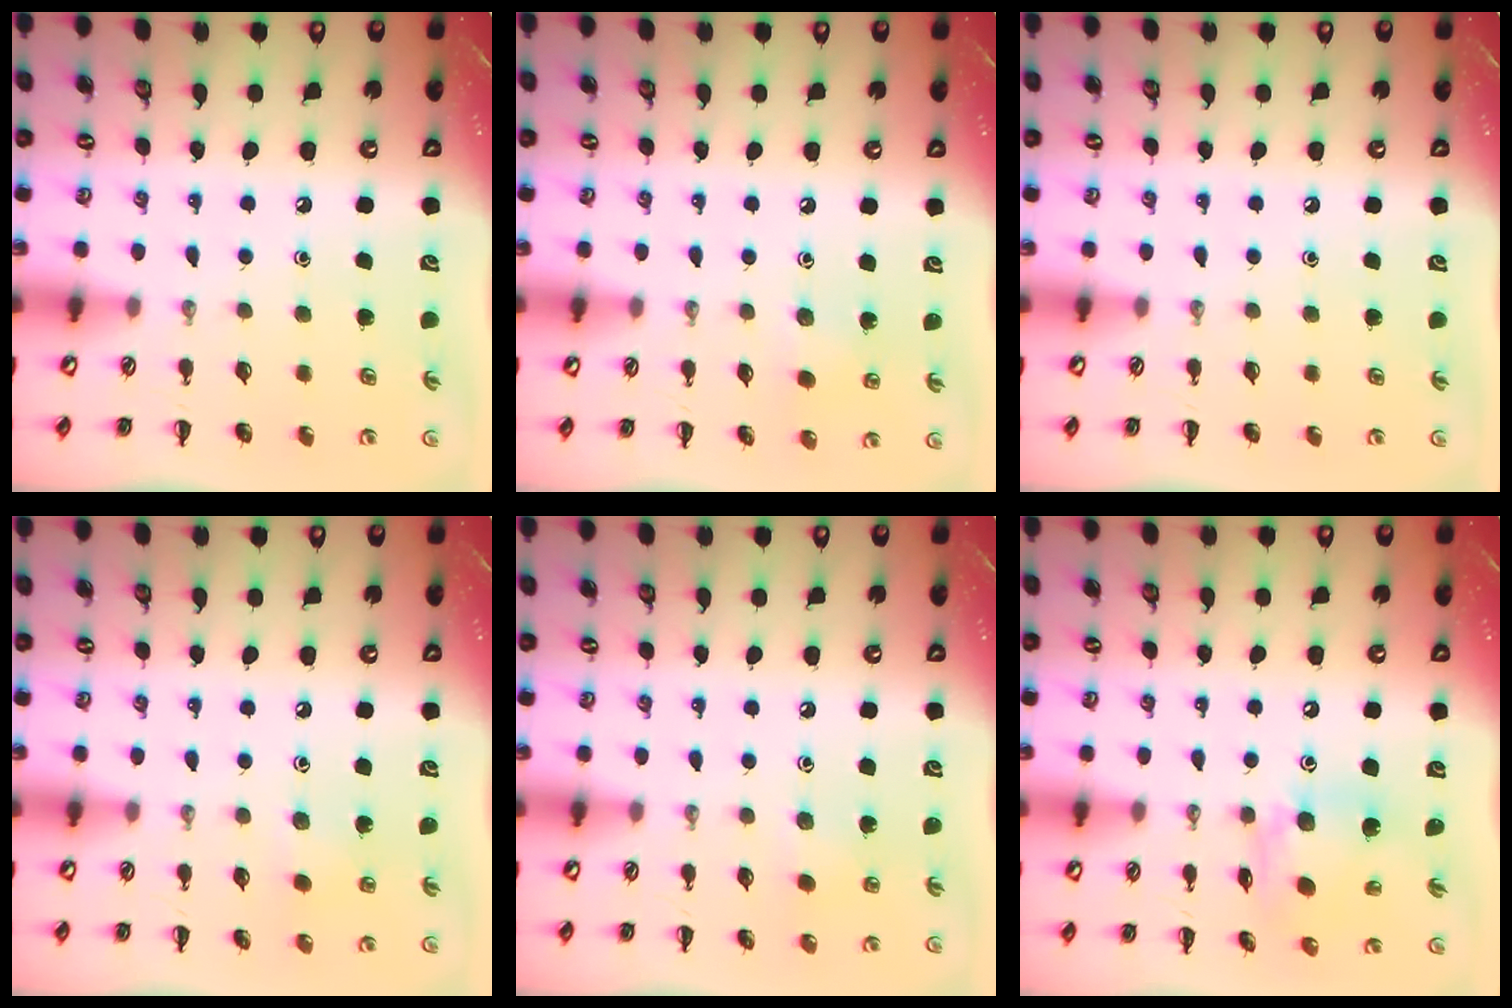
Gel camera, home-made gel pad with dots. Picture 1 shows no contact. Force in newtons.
{"total": 5.6, "press": 5.4, "slide": 1.6}
{"total": 0.0}
{"total": 4.4, "press": 4.3, "slide": 1.1}
{"total": 4.4, "press": 4.3, "slide": 1.1}
{"total": 10.4, "press": 10.3, "slide": 0.9}